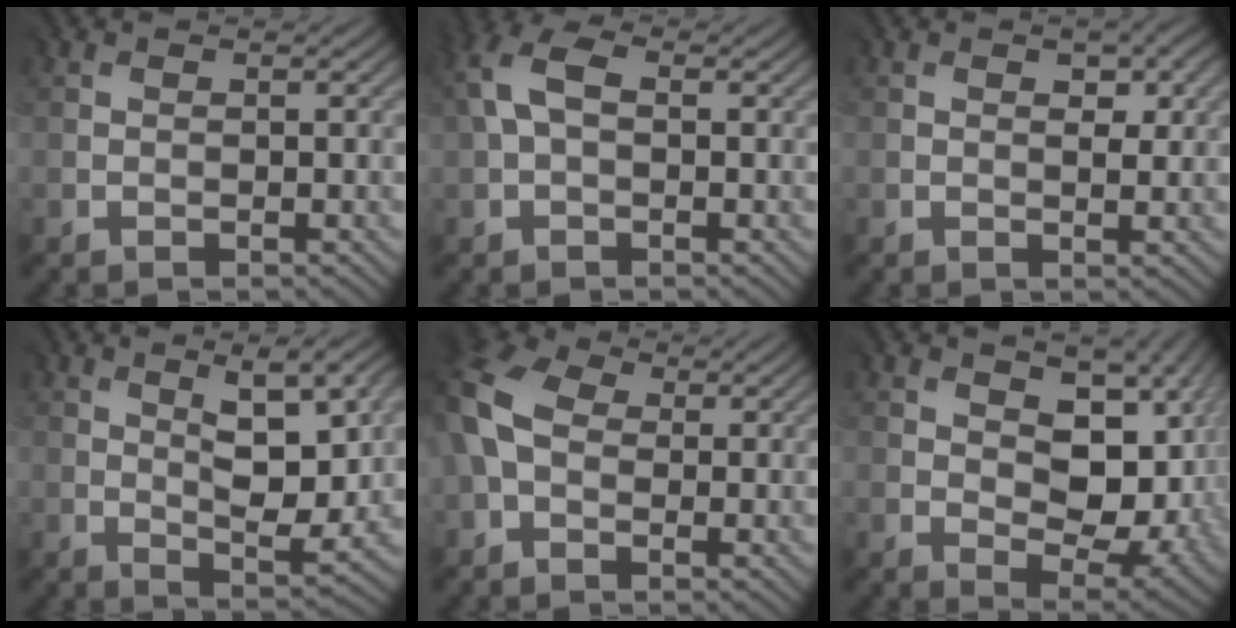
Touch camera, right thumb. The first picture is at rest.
{"total": 5.6, "force": [1.1, 3.4, 4.3], "torque": [-0.110, 0.016, 0.012]}
{"total": 2.9, "force": [1.0, 1.3, 2.3], "torque": [-0.037, -0.003, 0.021]}
{"total": 8.0, "force": [2.2, 2.7, 7.2], "torque": [-0.129, -0.010, 0.044]}
{"total": 9.5, "force": [0.1, 6.8, 6.7], "torque": [-0.192, -0.006, -0.003]}
{"total": 11.8, "force": [1.0, 7.4, 9.2], "torque": [-0.147, -0.017, 0.030]}